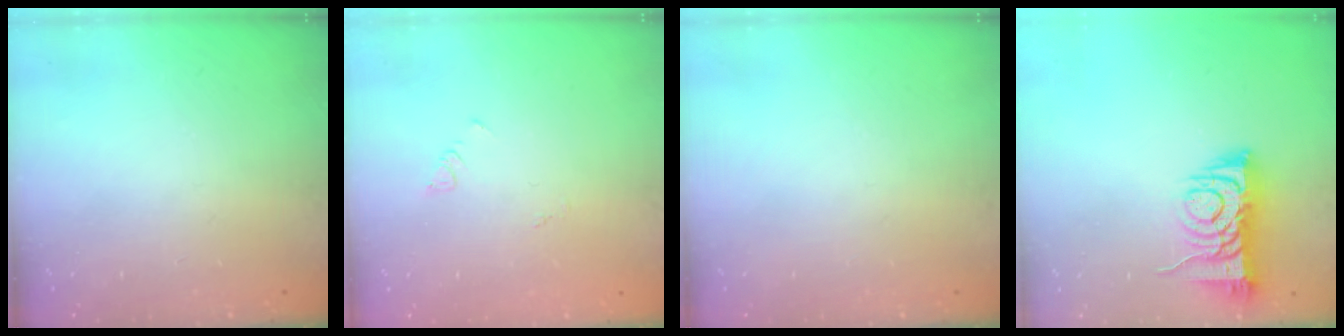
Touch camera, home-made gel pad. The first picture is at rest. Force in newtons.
{"total": 1.9, "press": 1.9, "slide": 0.4}
{"total": 0.0}
{"total": 8.3, "press": 8.2, "slide": 1.3}